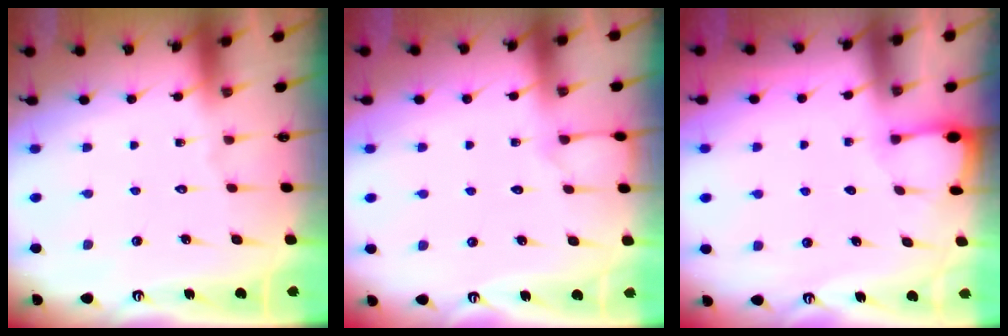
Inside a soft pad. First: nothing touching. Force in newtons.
{"total": 4.7, "press": 4.7, "slide": 0.6}
{"total": 1.3, "press": 1.3, "slide": 0.2}